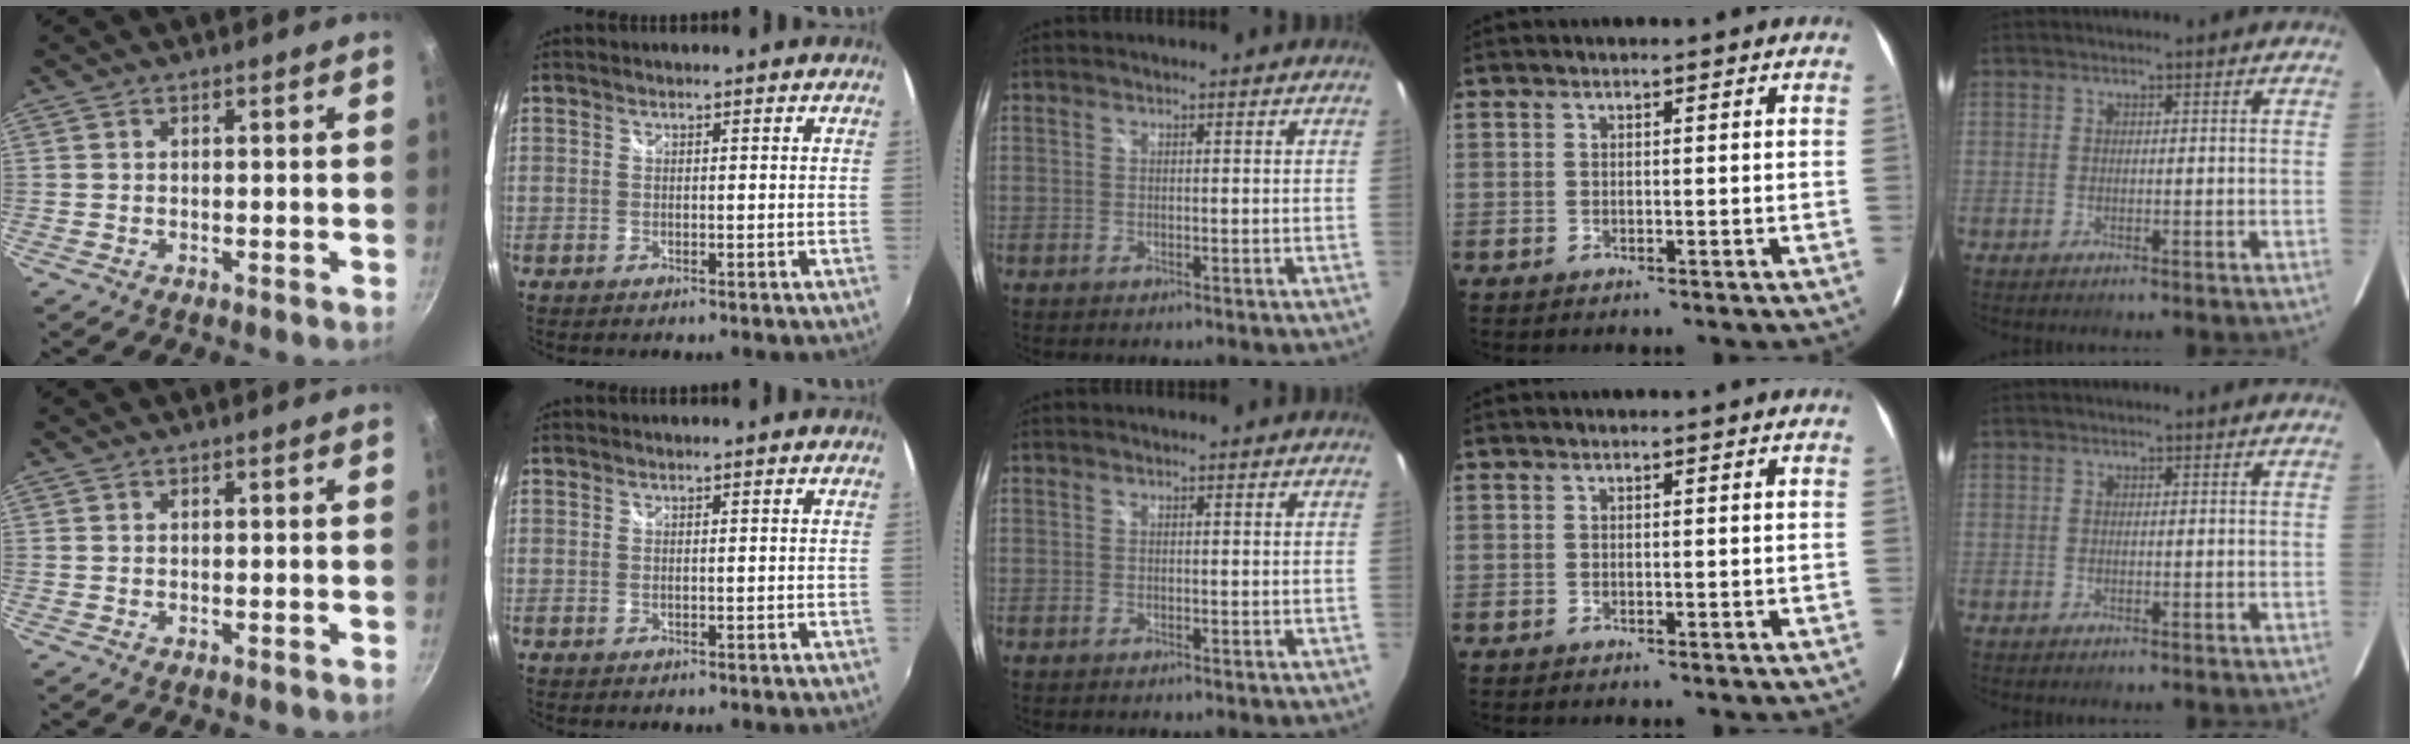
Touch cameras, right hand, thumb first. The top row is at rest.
{}